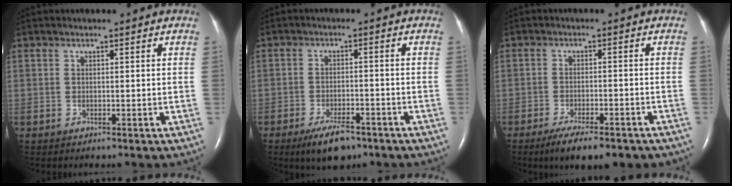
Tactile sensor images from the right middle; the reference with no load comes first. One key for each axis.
{"total": 6.2, "fx": -4.3, "fy": 2.2, "fz": 3.8, "tx": -0.074, "ty": -0.005, "tz": -0.068}
{"total": 10.1, "fx": -7.7, "fy": 2.7, "fz": 5.9, "tx": -0.080, "ty": -0.009, "tz": -0.106}